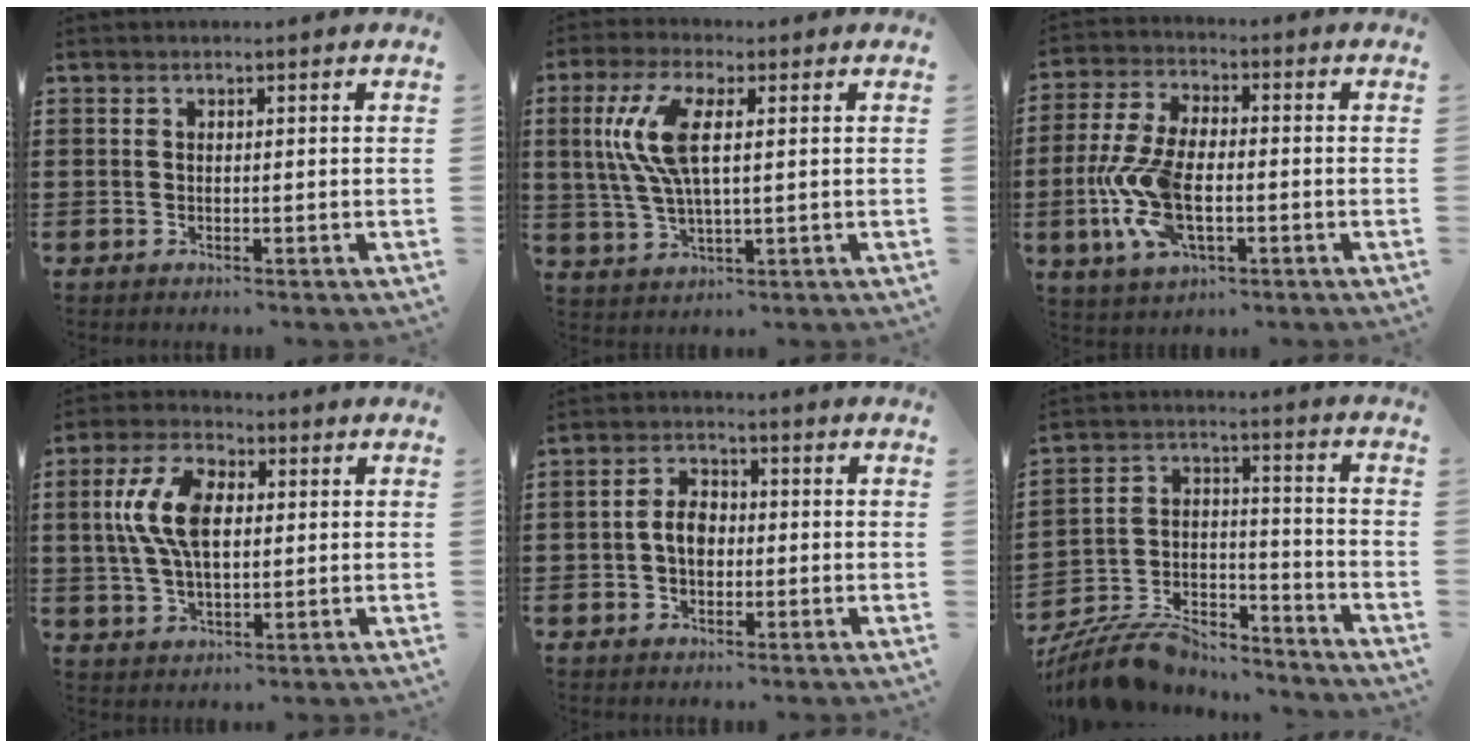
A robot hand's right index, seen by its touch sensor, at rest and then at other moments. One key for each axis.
{"total": 8.8, "fx": 1.9, "fy": 2.9, "fz": 8.1, "tx": -0.197, "ty": -0.004, "tz": 0.021}
{"total": 10.3, "fx": -2.3, "fy": 5.0, "fz": 8.7, "tx": -0.217, "ty": -0.014, "tz": -0.049}
{"total": 9.2, "fx": 1.3, "fy": 4.6, "fz": 7.9, "tx": -0.183, "ty": 0.006, "tz": 0.015}
{"total": 3.9, "fx": -0.5, "fy": 2.5, "fz": 2.9, "tx": -0.065, "ty": 0.005, "tz": -0.014}
{"total": 10.6, "fx": -9.9, "fy": 2.5, "fz": 2.7, "tx": -0.053, "ty": 0.029, "tz": -0.192}